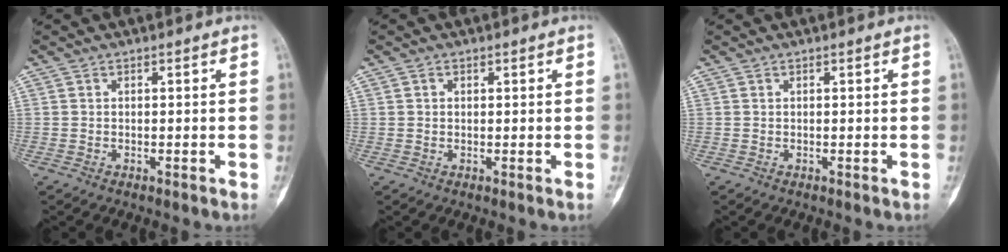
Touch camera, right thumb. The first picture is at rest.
{"total": 0.7, "force": [0.2, 0.6, 0.2], "torque": [0.007, 0.002, 0.000]}
{"total": 0.0}